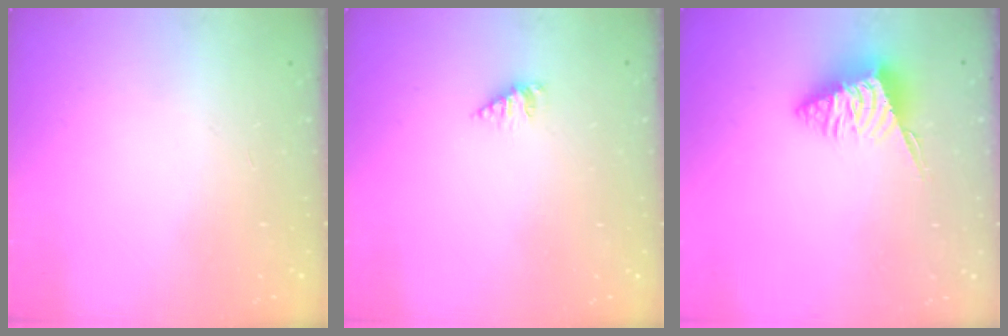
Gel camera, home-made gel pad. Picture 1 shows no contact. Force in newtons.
{"total": 1.5, "press": 1.5, "slide": 0.3}
{"total": 6.2, "press": 6.2, "slide": 0.1}